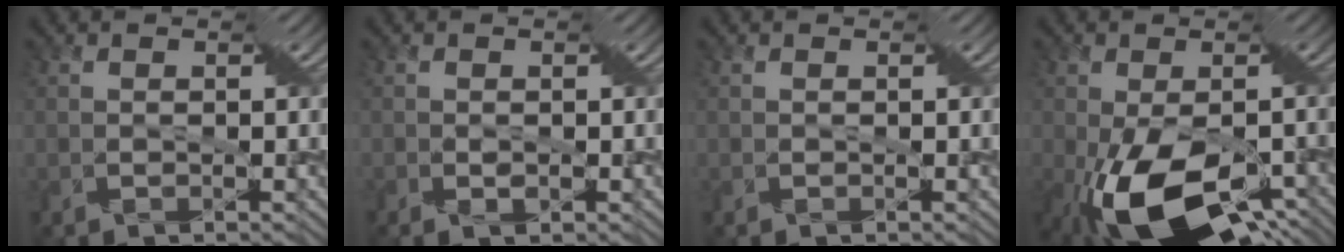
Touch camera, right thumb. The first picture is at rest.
{"total": 0.9, "force": [-0.2, 0.6, 0.7], "torque": [-0.001, -0.002, -0.007]}
{"total": 0.0}
{"total": 15.5, "force": [-6.3, 7.8, 11.9], "torque": [-0.223, -0.049, -0.091]}